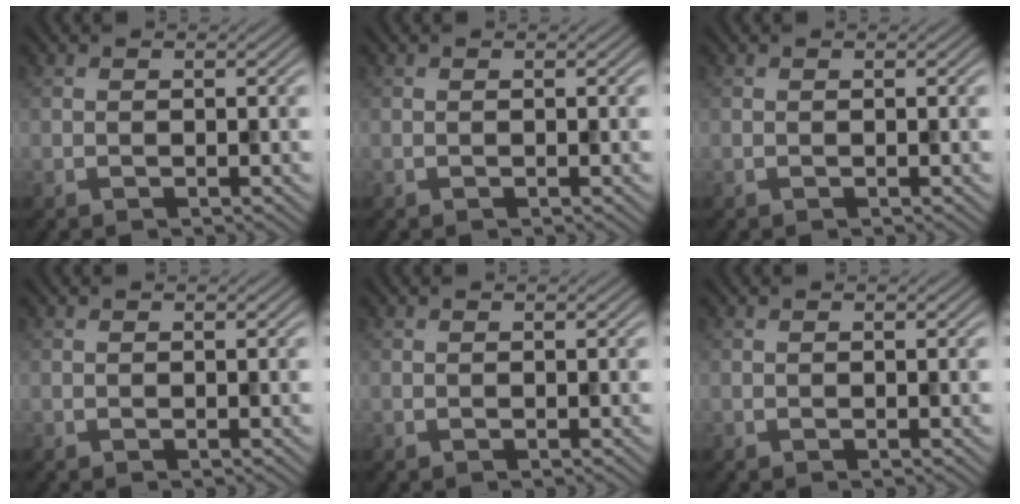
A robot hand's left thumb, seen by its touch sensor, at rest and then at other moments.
{"total": 0.0}
{"total": 0.0}
{"total": 0.0}
{"total": 0.0}
{"total": 0.0}